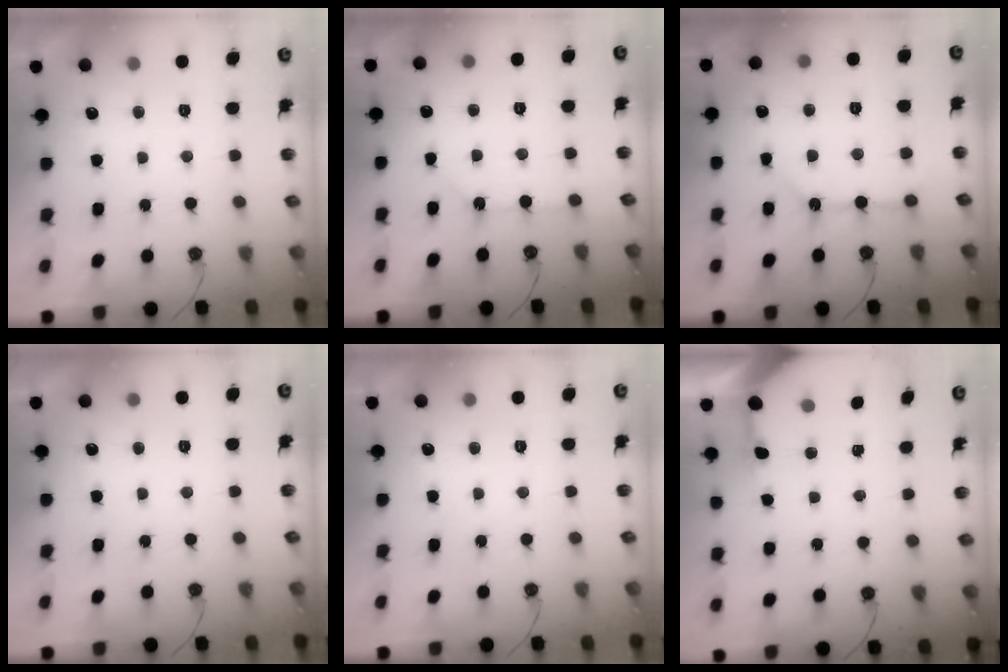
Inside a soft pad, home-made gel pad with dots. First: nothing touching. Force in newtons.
{"total": 2.5, "press": 2.5, "slide": 0.3}
{"total": 9.0, "press": 9.0, "slide": 1.0}
{"total": 0.0}
{"total": 0.0}
{"total": 6.2, "press": 6.2, "slide": 0.2}